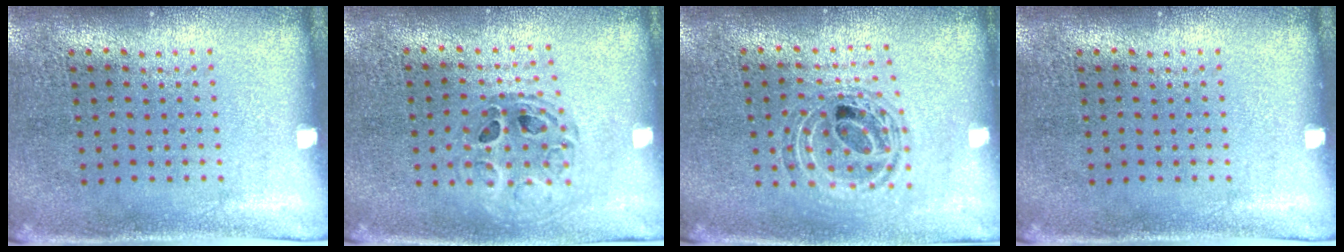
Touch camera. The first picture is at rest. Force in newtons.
{"total": 0.8, "press": 0.8, "slide": 0.1}
{"total": 0.9, "press": 0.9, "slide": 0.2}
{"total": 0.0}